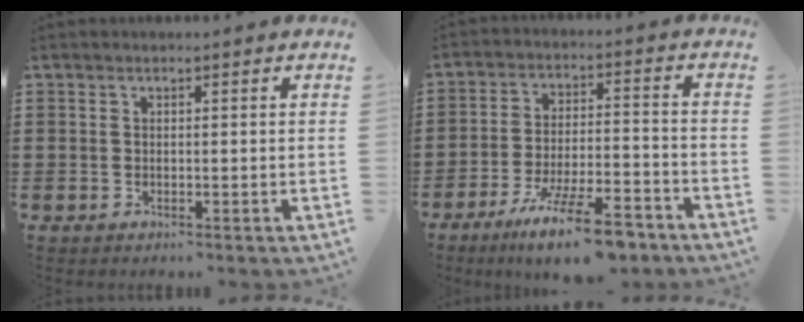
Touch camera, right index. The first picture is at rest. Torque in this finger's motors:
{"motor_torque": [1.81, 0.33, 0.95, 0.11]}